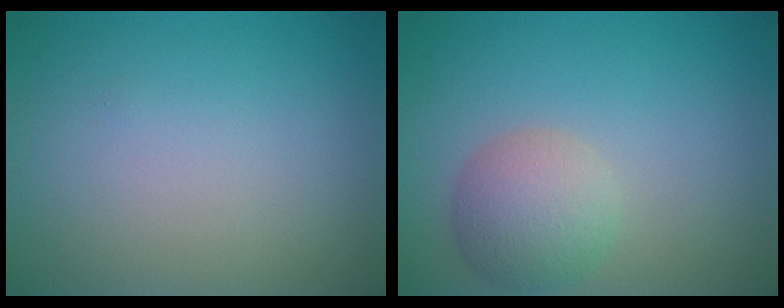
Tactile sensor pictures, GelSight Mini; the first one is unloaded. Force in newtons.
{"total": 3.8, "press": 3.8, "slide": 0.2}